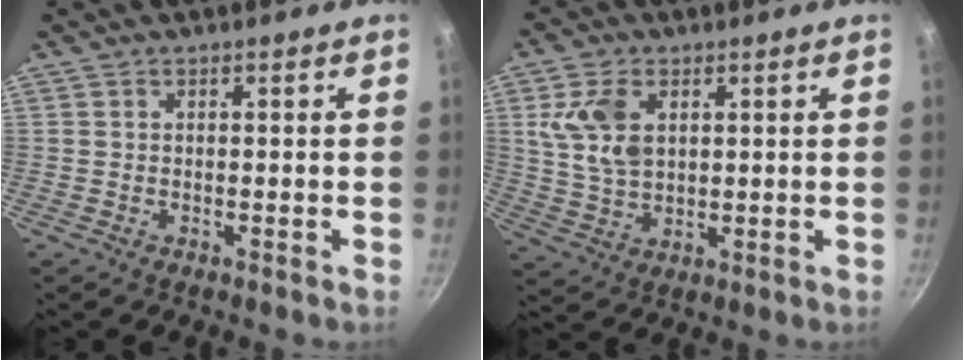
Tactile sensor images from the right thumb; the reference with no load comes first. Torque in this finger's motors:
{"motor_torque": [0.41, 1.70, 0.54, 0.59, 0.07]}